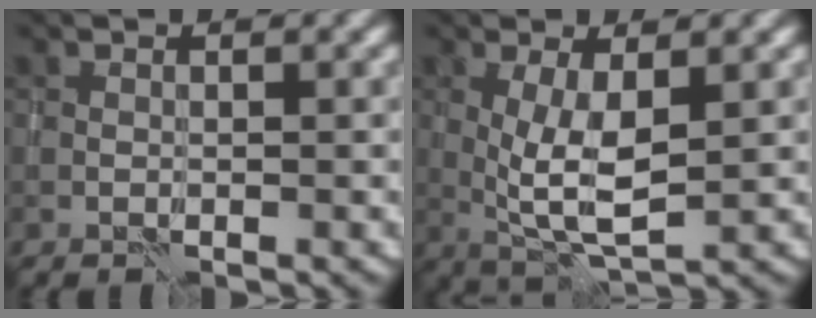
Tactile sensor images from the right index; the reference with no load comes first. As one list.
[{"total": 4.9, "force": [0.3, 1.5, 4.7], "torque": [-0.100, -0.009, 0.012]}]